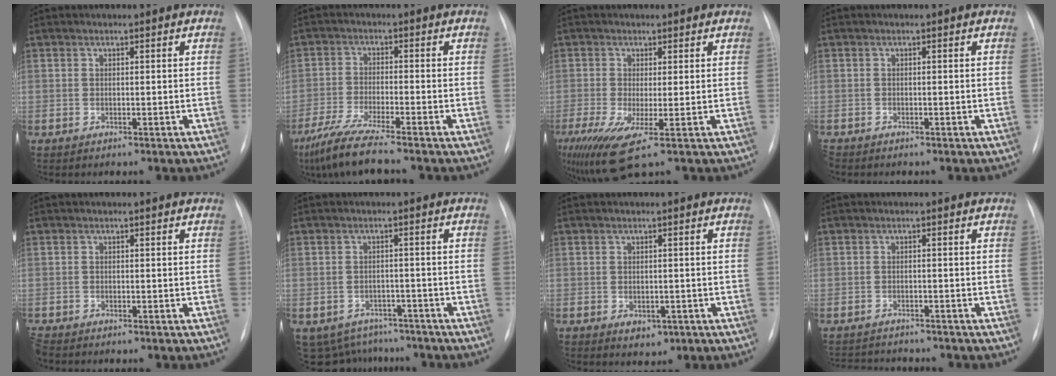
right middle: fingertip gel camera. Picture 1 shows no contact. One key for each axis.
{"total": 8.8, "fx": -7.3, "fy": -0.8, "fz": 5.0, "tx": -0.089, "ty": -0.034, "tz": -0.129}
{"total": 9.3, "fx": -4.0, "fy": 1.9, "fz": 8.2, "tx": -0.164, "ty": -0.024, "tz": -0.065}
{"total": 1.0, "fx": -0.9, "fy": 0.4, "fz": 0.3, "tx": -0.007, "ty": -0.001, "tz": -0.015}
{"total": 1.3, "fx": -1.2, "fy": 0.4, "fz": 0.3, "tx": -0.009, "ty": -0.004, "tz": -0.019}
{"total": 9.3, "fx": -7.6, "fy": 5.3, "fz": 1.1, "tx": -0.023, "ty": 0.014, "tz": -0.093}
{"total": 2.6, "fx": -1.1, "fy": 1.9, "fz": 1.5, "tx": -0.014, "ty": -0.001, "tz": -0.003}
{"total": 5.9, "fx": -5.7, "fy": 1.1, "fz": 1.1, "tx": -0.012, "ty": -0.001, "tz": -0.081}